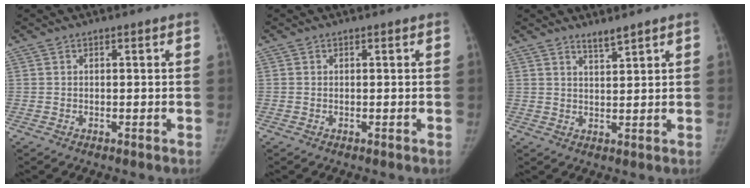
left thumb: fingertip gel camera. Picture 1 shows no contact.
{"total": 0.0}
{"total": 2.5, "force": [2.3, 0.1, 1.1], "torque": [-0.016, -0.021, 0.042]}